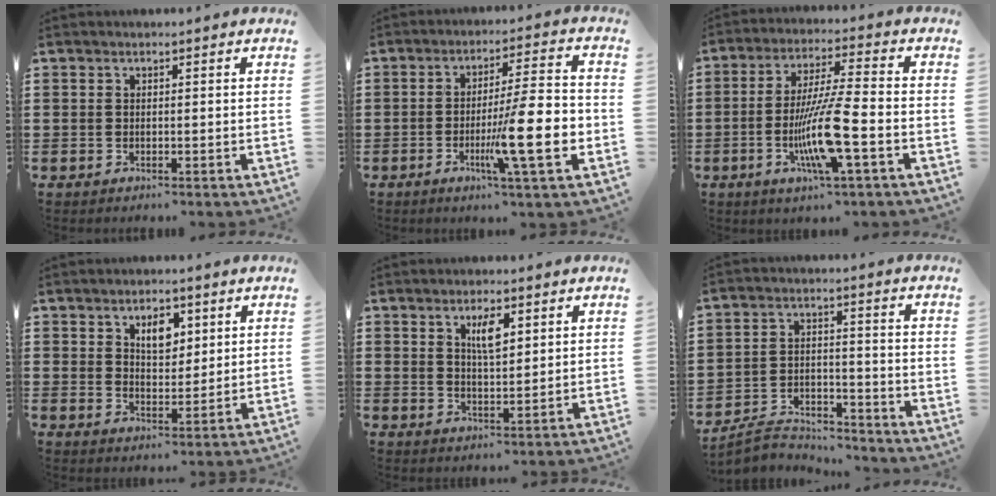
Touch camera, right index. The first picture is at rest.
{"total": 12.6, "force": [-3.5, 1.7, 12.0], "torque": [-0.192, -0.011, -0.064]}
{"total": 11.1, "force": [-3.6, 1.0, 10.4], "torque": [-0.211, -0.014, -0.074]}
{"total": 4.7, "force": [2.4, 2.7, 3.0], "torque": [-0.053, 0.004, 0.038]}
{"total": 4.2, "force": [2.0, 1.3, 3.4], "torque": [-0.058, 0.001, 0.029]}
{"total": 5.0, "force": [-4.8, 1.1, 0.6], "torque": [-0.019, 0.010, -0.098]}